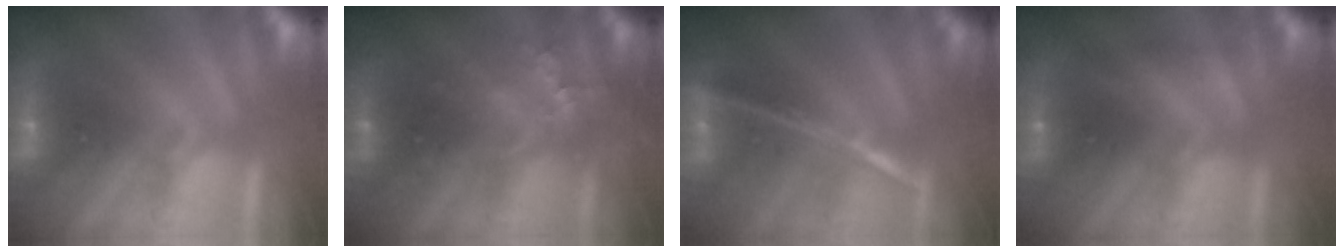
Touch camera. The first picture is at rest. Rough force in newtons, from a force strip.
{"total": 6.0}
{"total": 1.9}
{"total": 1.9}